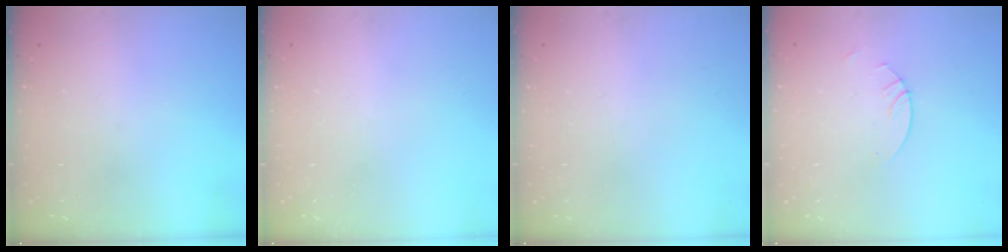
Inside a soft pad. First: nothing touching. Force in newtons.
{"total": 0.0}
{"total": 0.0}
{"total": 2.7, "press": 2.7, "slide": 0.2}